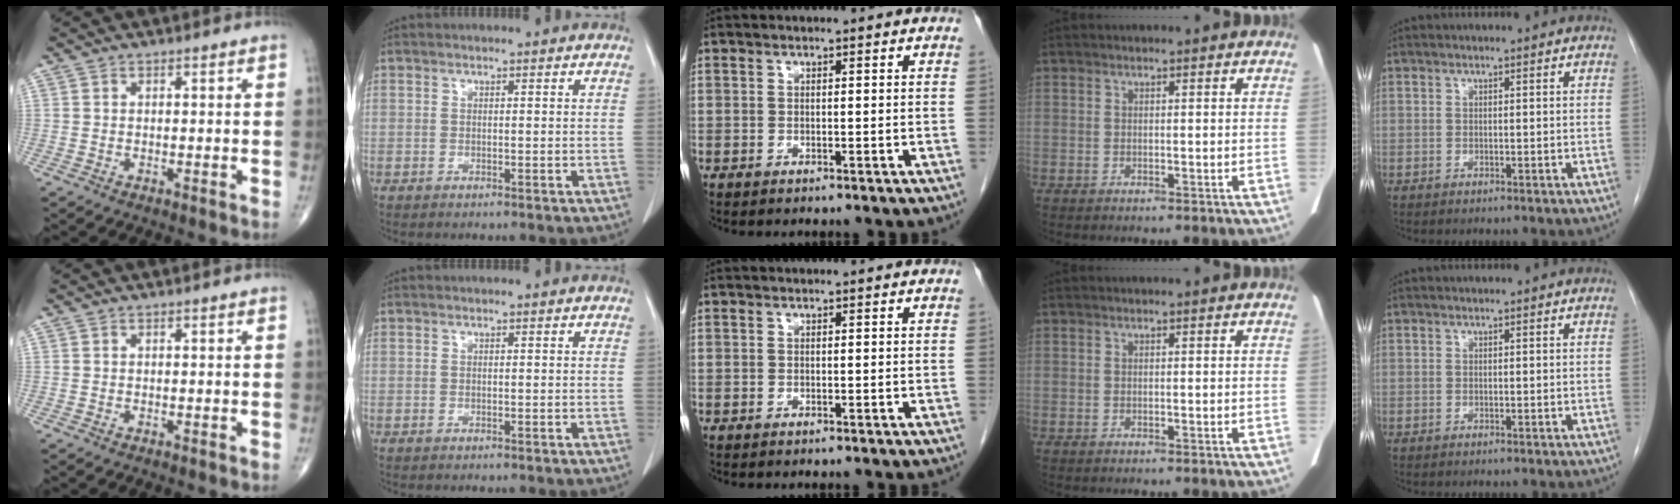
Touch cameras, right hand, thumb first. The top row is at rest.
{}